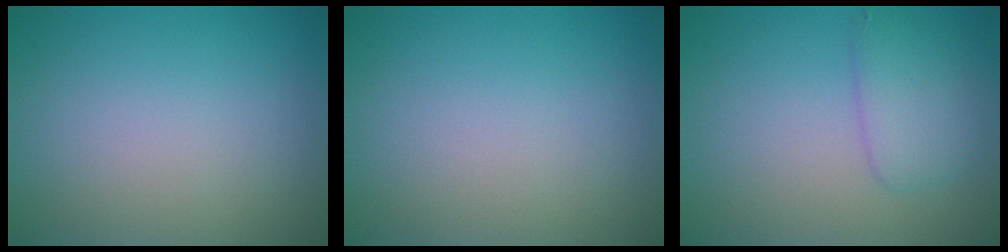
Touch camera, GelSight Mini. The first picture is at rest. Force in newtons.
{"total": 0.0}
{"total": 2.8, "press": 2.8, "slide": 0.1}